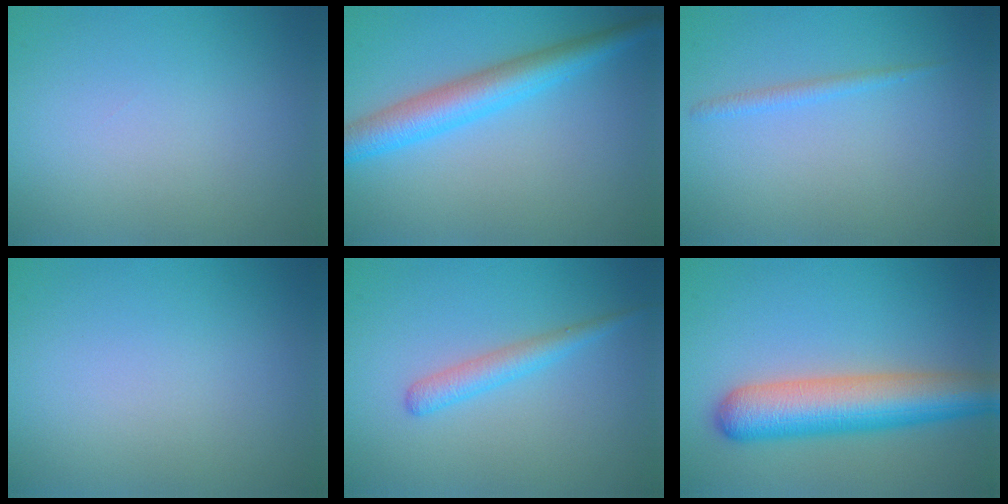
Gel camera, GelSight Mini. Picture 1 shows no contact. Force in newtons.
{"total": 5.0, "press": 5.0, "slide": 0.2}
{"total": 1.0, "press": 1.0, "slide": 0.1}
{"total": 0.0}
{"total": 2.1, "press": 2.1, "slide": 0.1}
{"total": 7.6, "press": 7.6, "slide": 0.3}